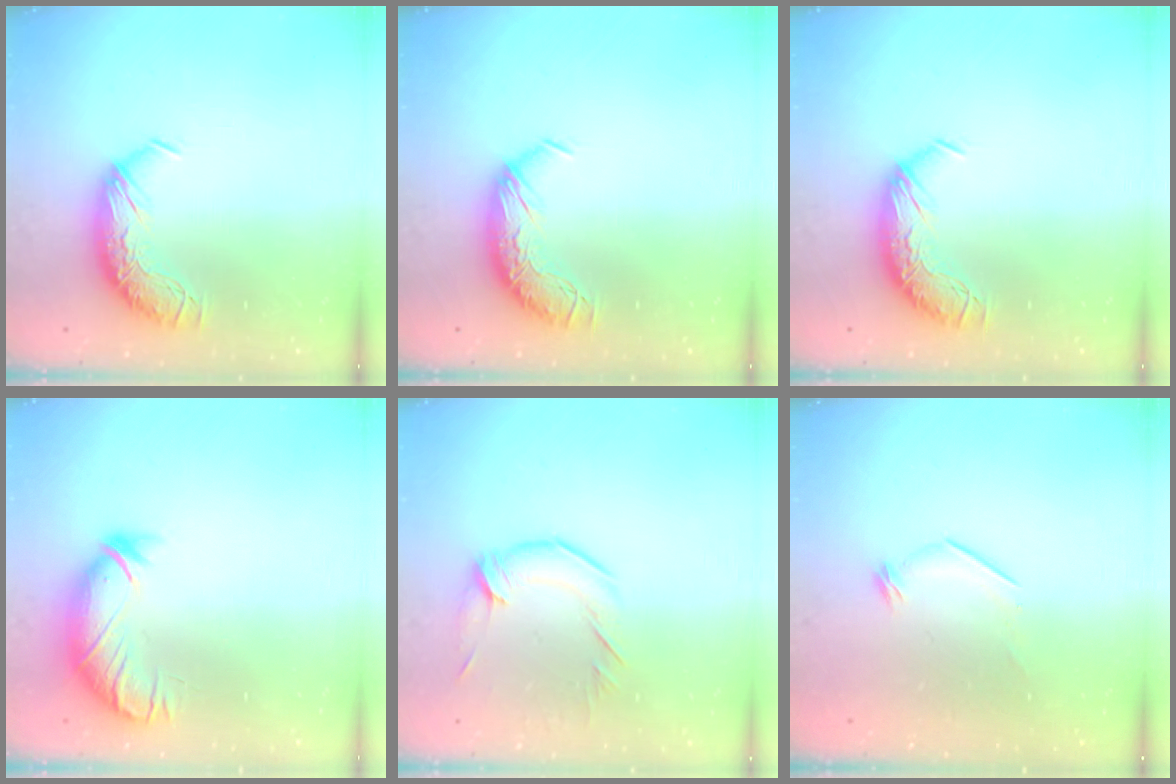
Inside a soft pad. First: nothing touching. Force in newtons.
{"total": 0.0}
{"total": 0.0}
{"total": 3.7, "press": 3.1, "slide": 2.0}
{"total": 0.9, "press": 0.7, "slide": 0.6}
{"total": 6.7, "press": 6.7, "slide": 1.1}